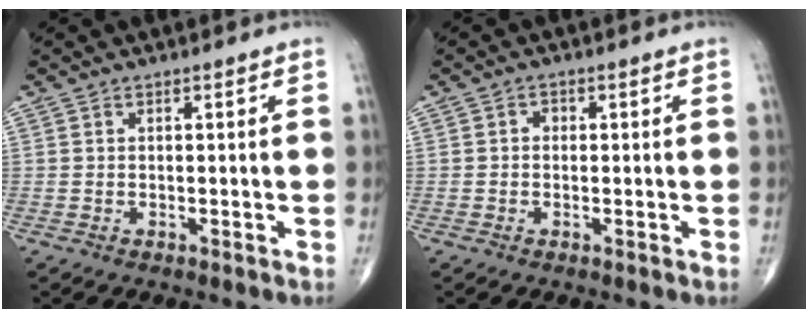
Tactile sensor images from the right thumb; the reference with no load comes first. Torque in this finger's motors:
{"motor_torque": [0.15, 0.33, 0.12, 0.03, 0.00]}